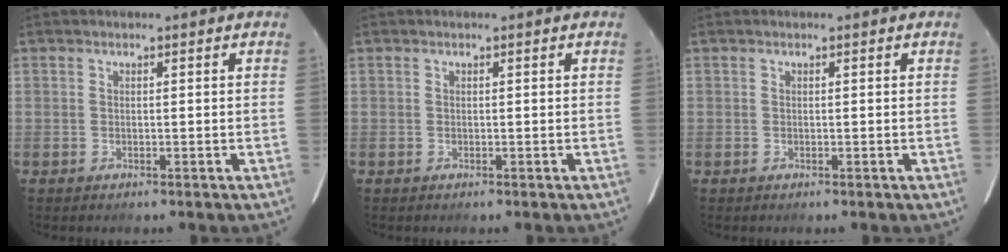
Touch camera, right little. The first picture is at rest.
{"total": 0.0}
{"total": 0.0}